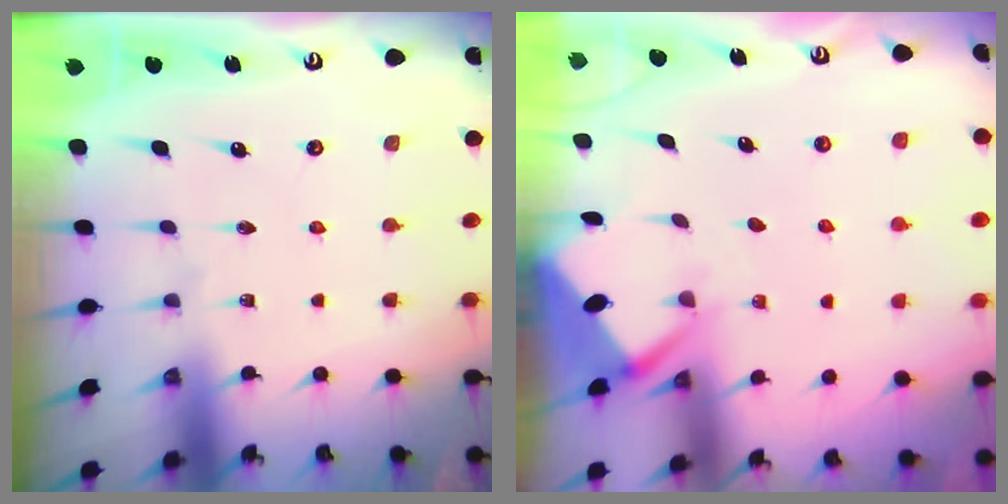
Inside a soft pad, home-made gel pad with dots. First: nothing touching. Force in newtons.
{"total": 2.7, "press": 2.6, "slide": 0.4}